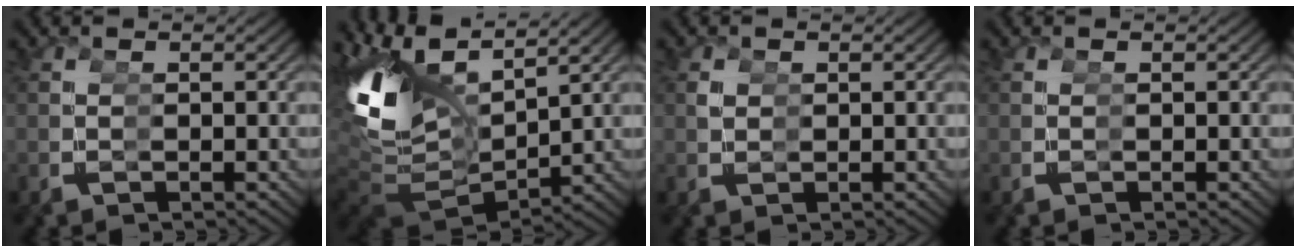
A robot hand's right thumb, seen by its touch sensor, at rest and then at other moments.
{"total": 12.1, "force": [2.8, 7.2, 9.4], "torque": [-0.202, -0.010, 0.055]}
{"total": 1.1, "force": [0.5, 0.9, -0.2], "torque": [0.009, -0.006, 0.013]}
{"total": 0.0}